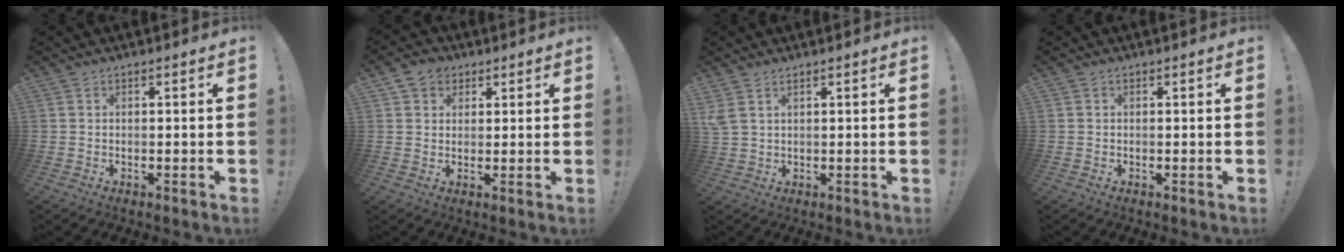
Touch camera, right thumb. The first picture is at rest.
{"total": 5.1, "force": [2.6, 4.1, 1.6], "torque": [-0.028, -0.002, 0.050]}
{"total": 3.2, "force": [1.8, 1.4, 2.2], "torque": [-0.046, -0.004, 0.036]}
{"total": 0.0}